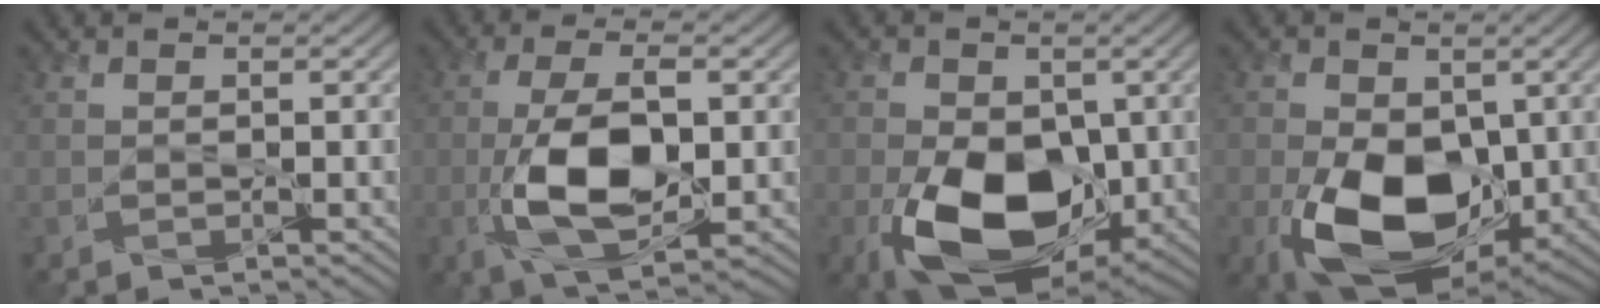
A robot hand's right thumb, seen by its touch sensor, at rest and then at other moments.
{"total": 9.7, "force": [-2.1, 3.9, 8.6], "torque": [-0.171, 0.000, -0.038]}
{"total": 14.0, "force": [-3.6, 8.6, 10.4], "torque": [-0.192, -0.034, -0.067]}
{"total": 13.8, "force": [-3.1, 8.4, 10.5], "torque": [-0.207, -0.028, -0.063]}